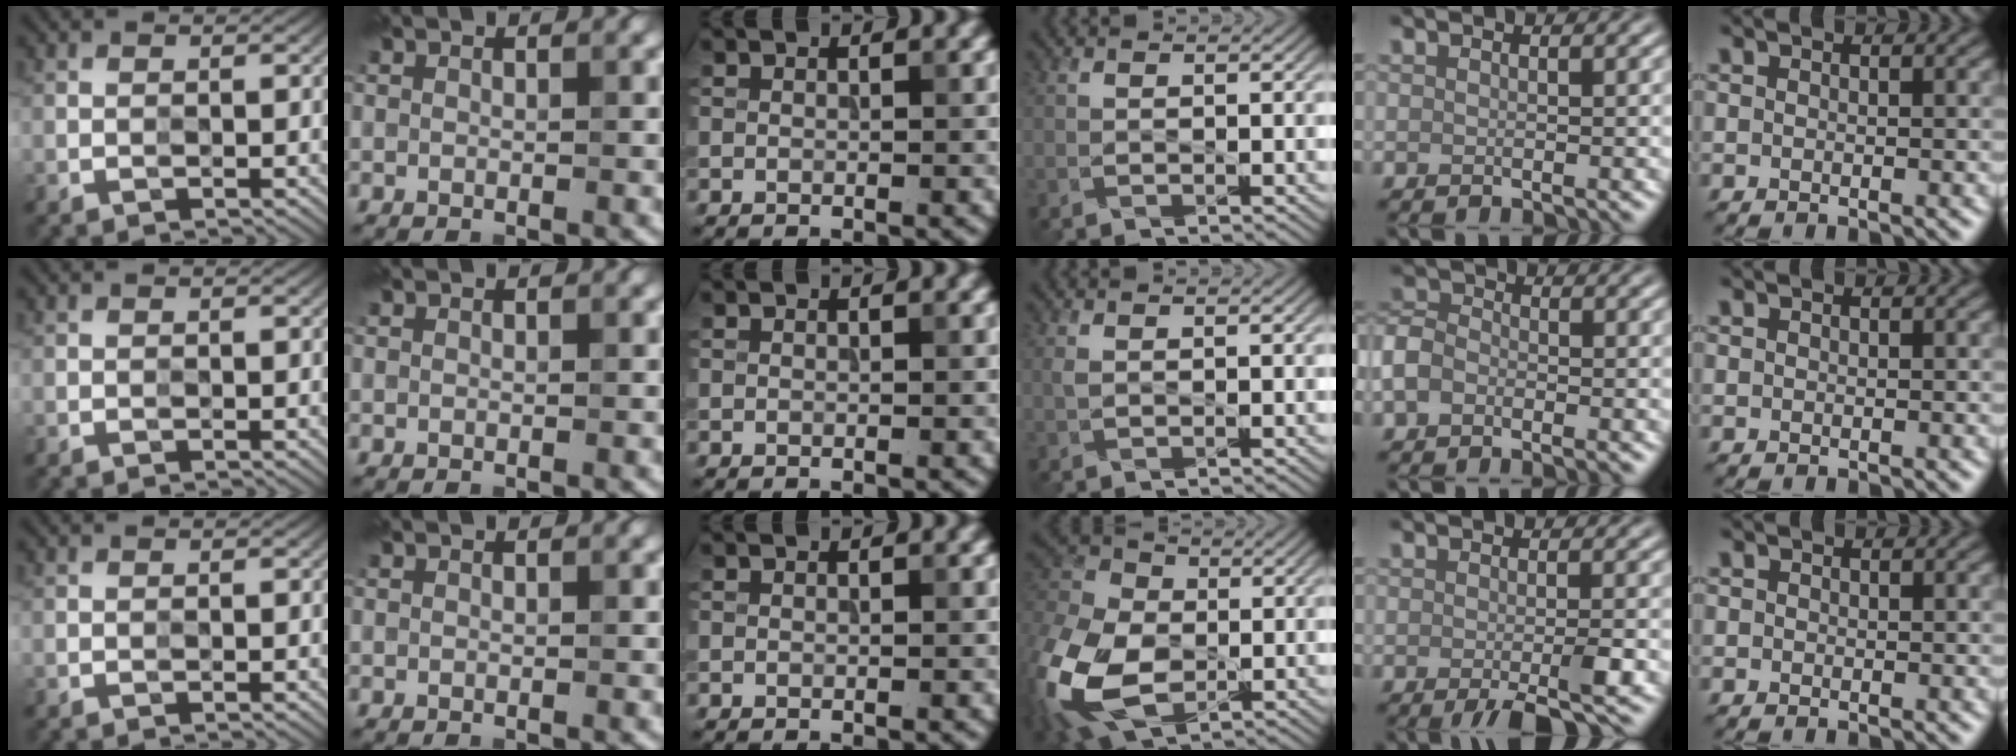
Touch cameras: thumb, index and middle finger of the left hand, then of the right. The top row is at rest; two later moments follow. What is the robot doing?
{"motion": "press", "object": "stopwatch"}